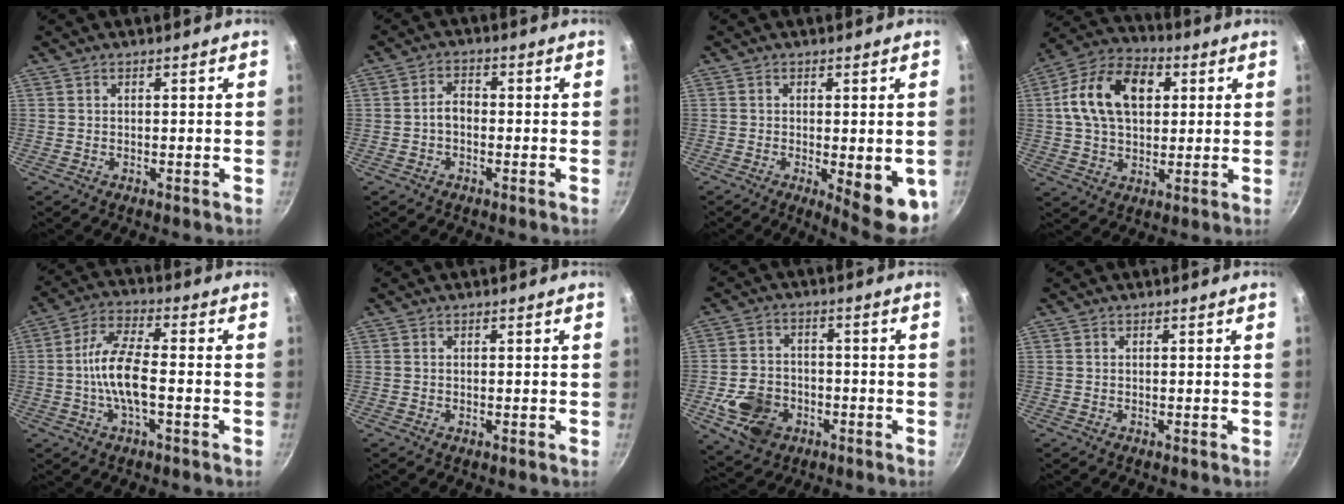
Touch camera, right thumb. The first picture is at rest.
{"total": 3.2, "force": [-0.8, 2.2, 2.3], "torque": [-0.031, 0.019, -0.021]}
{"total": 10.0, "force": [-2.2, 3.1, 9.2], "torque": [-0.098, -0.007, -0.019]}
{"total": 16.0, "force": [3.6, 10.7, 11.3], "torque": [-0.175, 0.017, 0.047]}
{"total": 9.7, "force": [-1.8, 3.3, 8.9], "torque": [-0.170, 0.026, -0.047]}
{"total": 0.0}
{"total": 10.6, "force": [-3.8, 8.1, 5.7], "torque": [-0.090, 0.025, -0.065]}
{"total": 0.0}